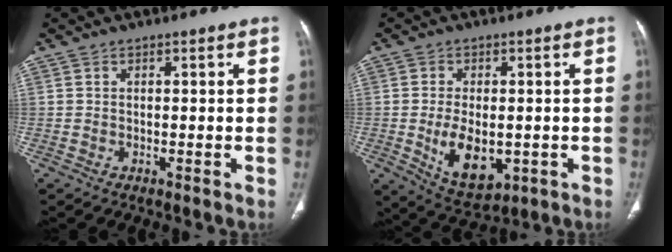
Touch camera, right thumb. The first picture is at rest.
{"total": 9.9, "force": [-1.8, 5.8, 7.8], "torque": [-0.119, -0.010, -0.012]}